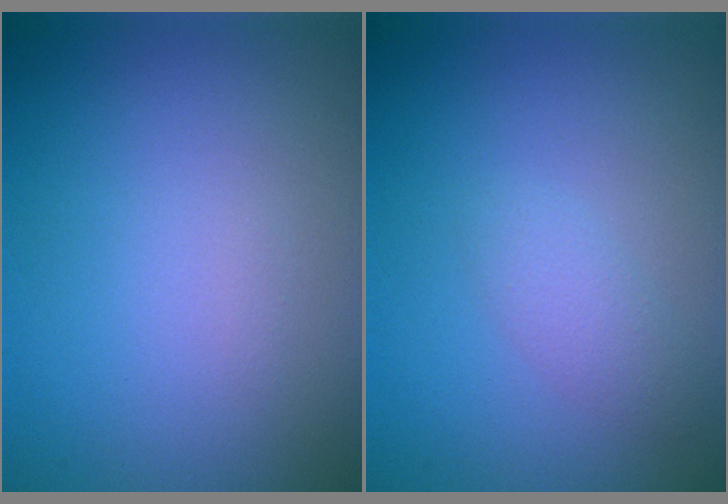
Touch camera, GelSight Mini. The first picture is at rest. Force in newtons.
{"total": 1.3, "press": 1.3, "slide": 0.0}